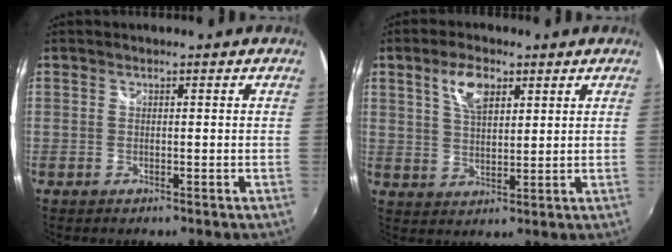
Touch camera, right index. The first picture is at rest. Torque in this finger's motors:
{"motor_torque": [0.13, 0.04, 0.33, 0.06]}